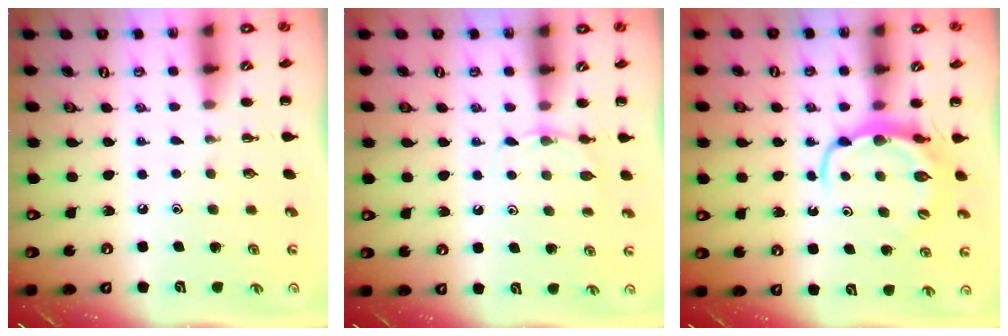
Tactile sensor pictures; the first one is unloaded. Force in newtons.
{"total": 4.8, "press": 4.6, "slide": 1.3}
{"total": 6.2, "press": 6.1, "slide": 0.9}